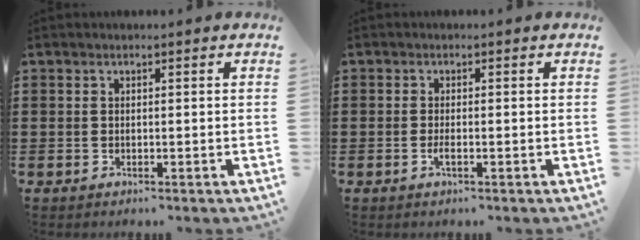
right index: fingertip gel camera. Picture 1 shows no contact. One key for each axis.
{"total": 1.2, "fx": -0.4, "fy": 0.2, "fz": 1.1, "tx": -0.027, "ty": -0.006, "tz": -0.009}